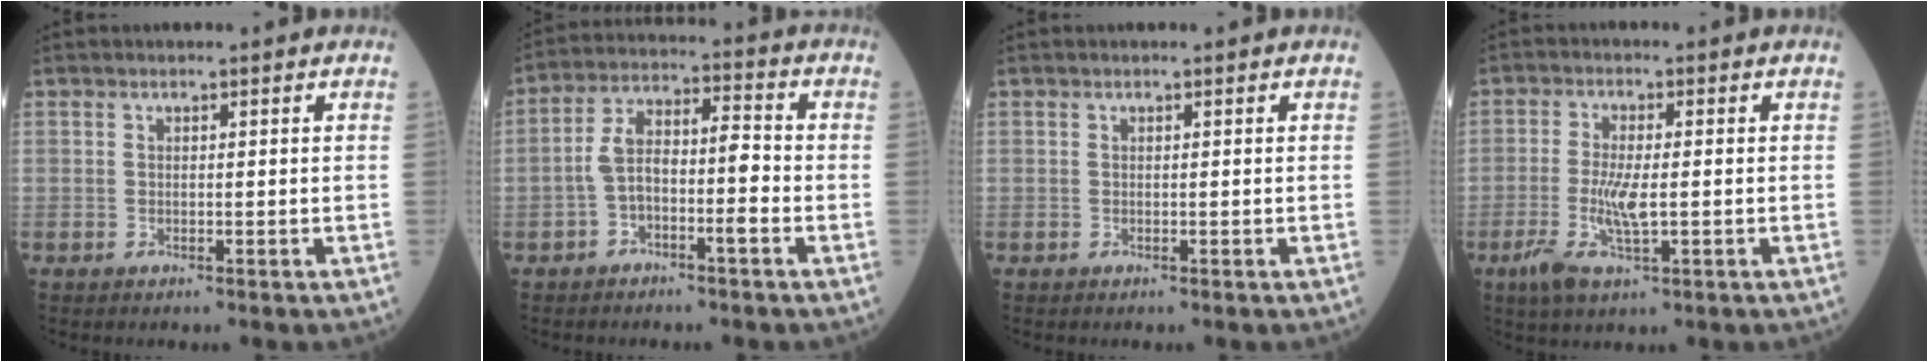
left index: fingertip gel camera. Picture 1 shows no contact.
{"total": 7.8, "force": [-2.6, 2.4, 6.9], "torque": [-0.134, 0.035, -0.047]}
{"total": 0.0}
{"total": 6.1, "force": [-1.6, 1.6, 5.7], "torque": [-0.126, -0.012, -0.027]}